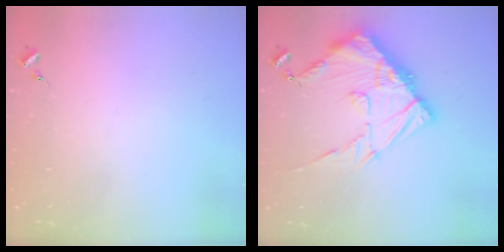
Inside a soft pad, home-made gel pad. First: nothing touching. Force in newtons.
{"total": 18.0, "press": 17.9, "slide": 1.6}